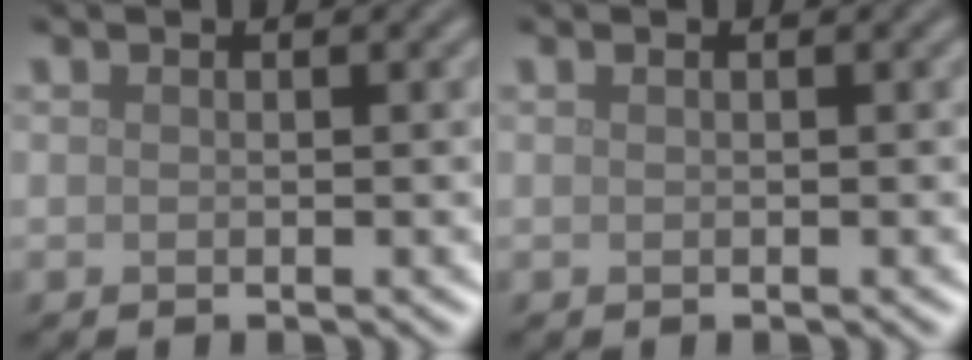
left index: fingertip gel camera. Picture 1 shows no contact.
{"total": 0.0}